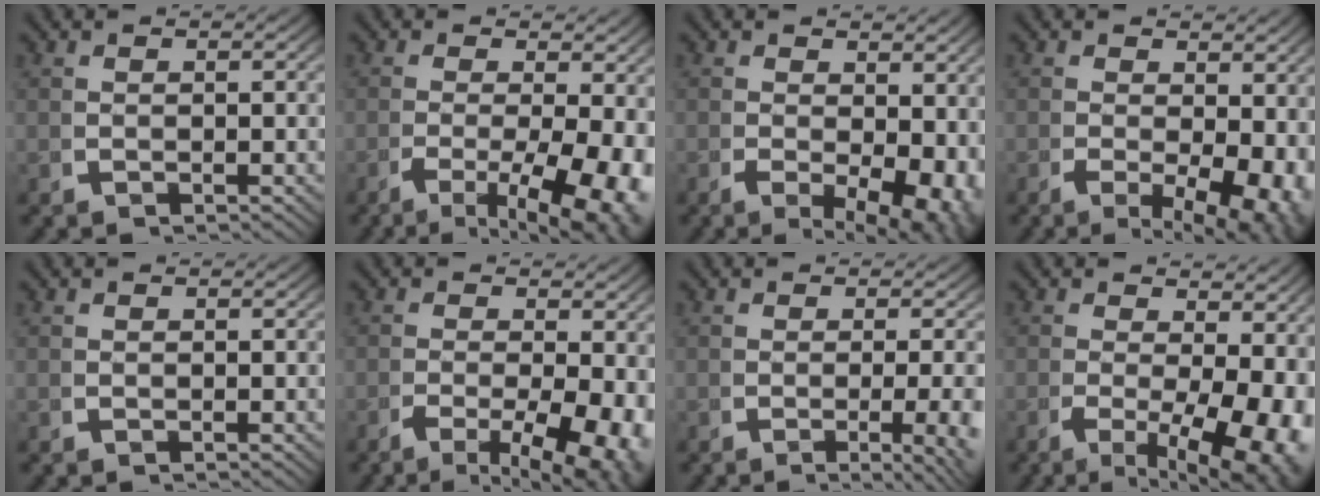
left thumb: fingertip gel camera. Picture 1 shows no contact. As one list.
[{"total": 9.7, "force": [-3.2, 4.5, 8.0], "torque": [-0.130, -0.046, -0.027]}, {"total": 7.2, "force": [-1.7, 4.0, 5.7], "torque": [-0.086, -0.036, -0.009]}, {"total": 8.0, "force": [-2.2, 4.1, 6.5], "torque": [-0.095, -0.038, -0.017]}, {"total": 0.0}, {"total": 8.7, "force": [-3.4, 4.0, 7.0], "torque": [-0.112, -0.043, -0.034]}, {"total": 4.7, "force": [-1.6, 1.2, 4.3], "torque": [-0.068, -0.015, -0.019]}, {"total": 10.7, "force": [-2.3, 5.6, 8.8], "torque": [-0.133, -0.048, -0.013]}]